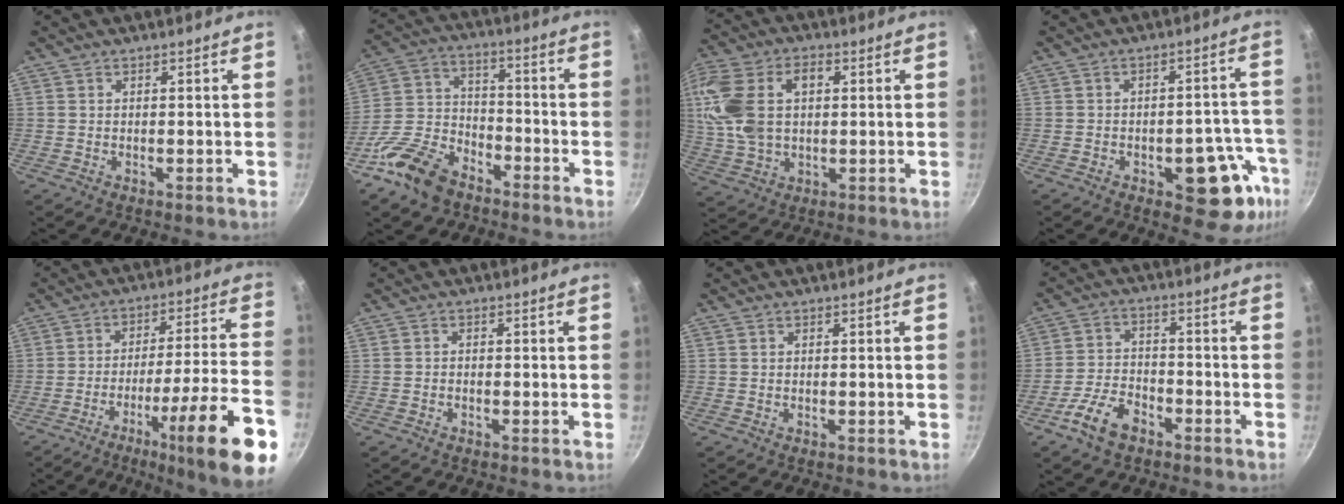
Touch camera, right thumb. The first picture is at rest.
{"total": 14.2, "force": [-9.3, 8.3, 6.8], "torque": [-0.117, 0.067, -0.188]}
{"total": 15.1, "force": [3.0, 9.8, 11.2], "torque": [-0.217, 0.010, 0.054]}
{"total": 14.2, "force": [-5.9, 7.0, 10.8], "torque": [-0.061, 0.033, -0.073]}
{"total": 20.8, "force": [-10.6, 2.1, 17.8], "torque": [-0.242, 0.044, -0.158]}
{"total": 0.8, "force": [-0.6, 0.3, 0.3], "torque": [-0.011, 0.005, -0.014]}
{"total": 0.0}
{"total": 8.2, "force": [-5.1, 4.4, 4.7], "torque": [-0.081, 0.036, -0.099]}